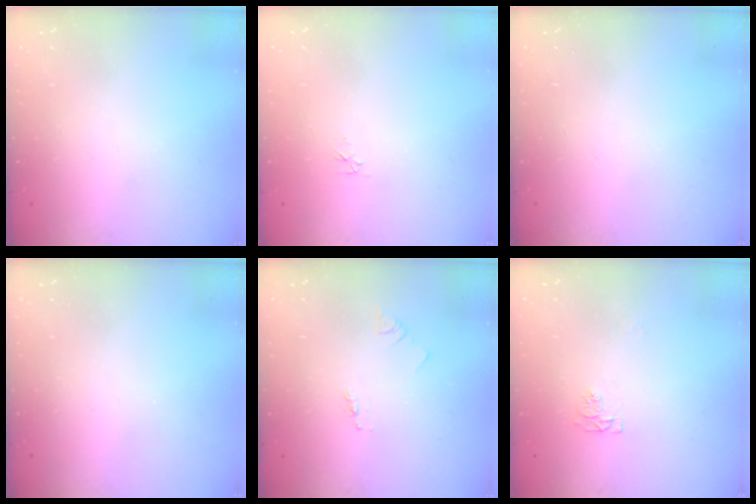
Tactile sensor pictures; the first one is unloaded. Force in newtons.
{"total": 3.6, "press": 3.6, "slide": 0.4}
{"total": 0.0}
{"total": 0.0}
{"total": 1.8, "press": 1.8, "slide": 0.2}
{"total": 4.3, "press": 4.3, "slide": 0.8}